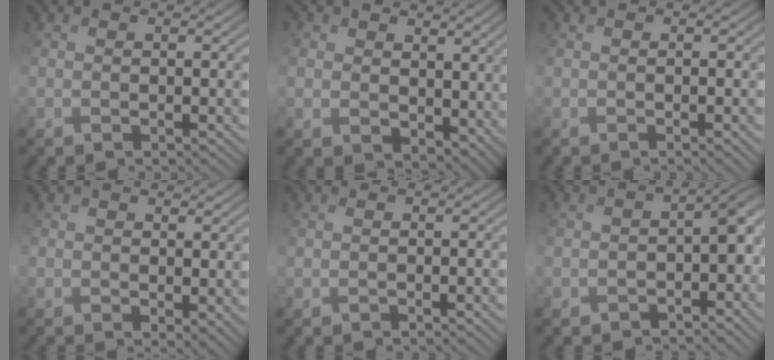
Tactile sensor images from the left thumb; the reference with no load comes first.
{"total": 7.0, "force": [2.6, 5.4, 3.5], "torque": [-0.107, -0.013, 0.065]}
{"total": 1.7, "force": [-0.5, 0.3, 1.6], "torque": [-0.018, -0.004, 0.009]}
{"total": 3.5, "force": [-0.4, 1.8, 2.9], "torque": [-0.067, -0.014, -0.002]}
{"total": 1.2, "force": [-0.4, 0.2, 1.1], "torque": [-0.009, 0.000, 0.009]}
{"total": 5.3, "force": [-2.6, 3.1, 3.4], "torque": [-0.045, -0.015, -0.040]}